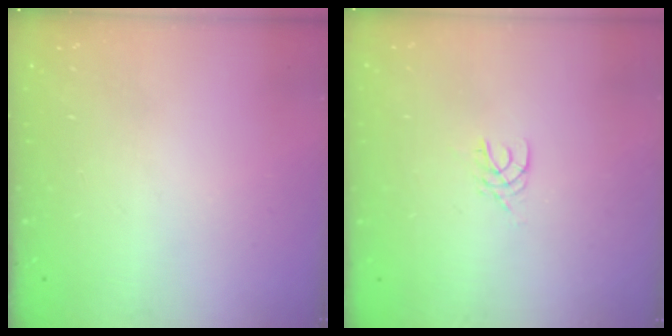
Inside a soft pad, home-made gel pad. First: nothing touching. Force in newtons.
{"total": 2.5, "press": 2.5, "slide": 0.4}